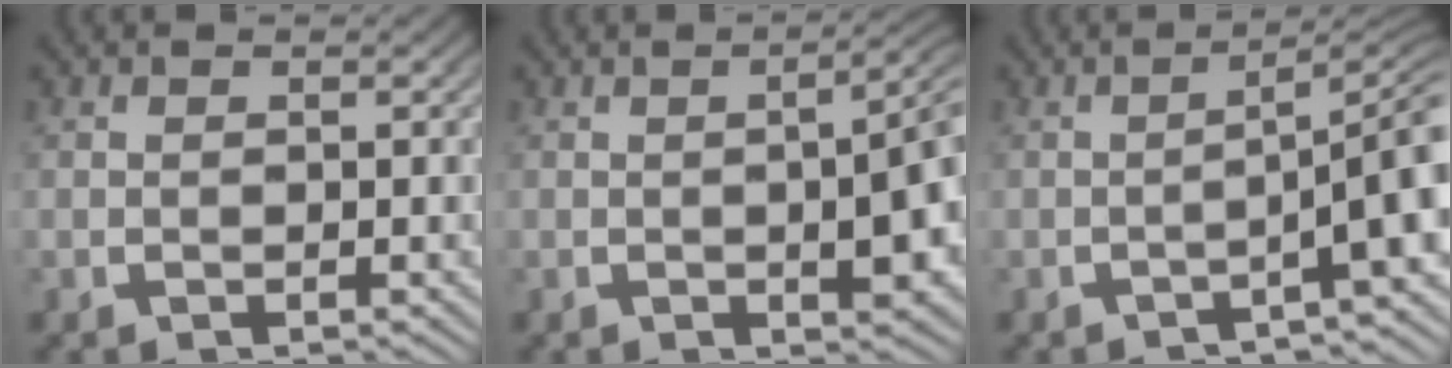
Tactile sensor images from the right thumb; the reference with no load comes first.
{"total": 6.4, "force": [0.4, 2.8, 5.7], "torque": [-0.062, 0.006, 0.001]}
{"total": 5.3, "force": [-1.6, 1.3, 4.9], "torque": [-0.073, -0.004, -0.022]}